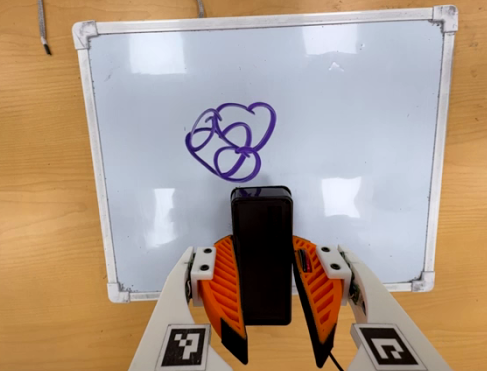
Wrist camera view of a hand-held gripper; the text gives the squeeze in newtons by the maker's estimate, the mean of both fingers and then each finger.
{"total": 10.2, "left": 8.6, "right": 11.8}